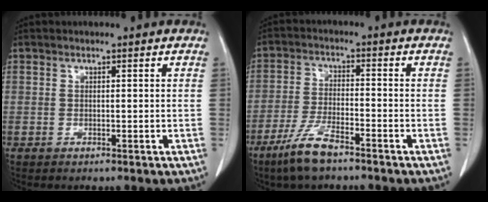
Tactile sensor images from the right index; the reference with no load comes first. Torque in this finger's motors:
{"motor_torque": [0.31, -0.30, 0.32, 0.09]}